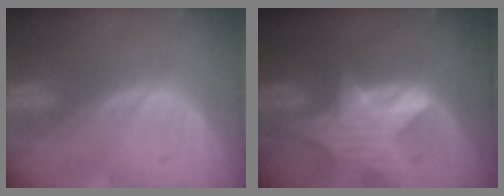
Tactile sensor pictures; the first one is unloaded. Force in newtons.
{"total": 8.3, "press": 7.4, "slide": 3.8}